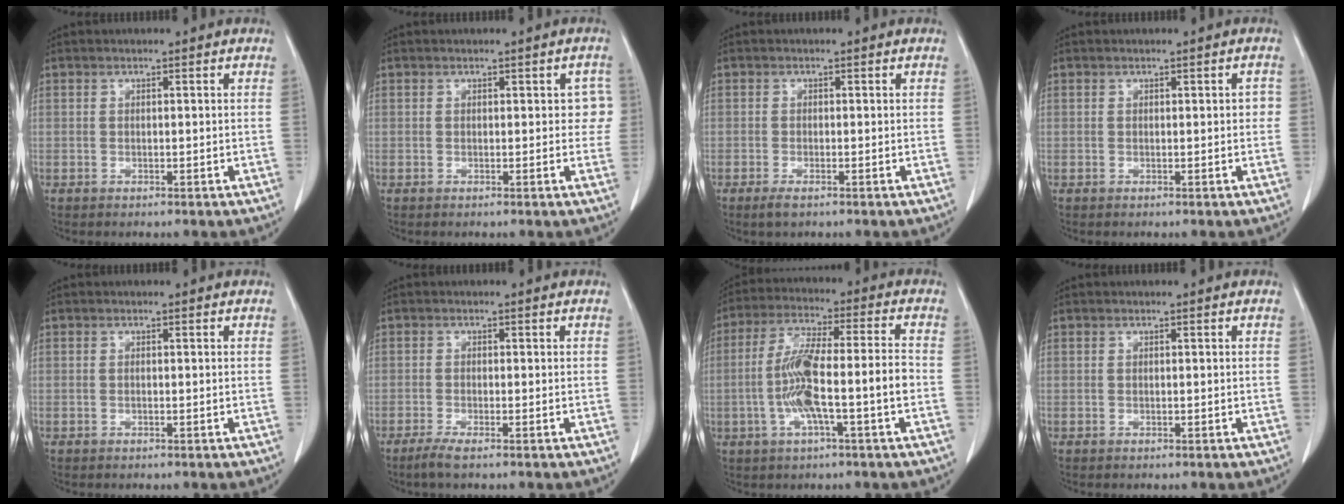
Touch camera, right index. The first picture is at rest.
{"total": 2.7, "force": [0.4, 1.7, 2.0], "torque": [-0.005, 0.015, 0.000]}
{"total": 1.7, "force": [-1.1, 0.4, 1.2], "torque": [-0.025, -0.004, -0.019]}
{"total": 1.3, "force": [0.1, 0.7, 1.1], "torque": [-0.008, 0.006, 0.001]}
{"total": 0.0}
{"total": 2.2, "force": [-1.6, 0.0, 1.5], "torque": [-0.034, -0.005, -0.034]}
{"total": 11.1, "force": [-2.6, 0.8, 10.8], "torque": [-0.214, 0.016, -0.047]}
{"total": 0.0}